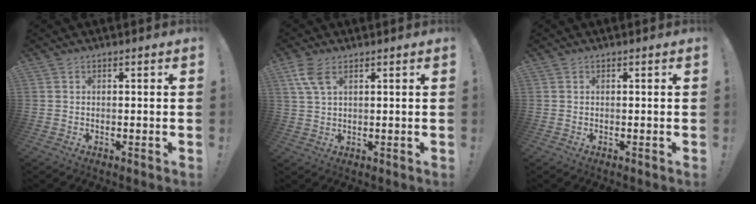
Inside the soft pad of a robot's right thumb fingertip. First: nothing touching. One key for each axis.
{"total": 6.1, "fx": 3.0, "fy": 2.7, "fz": 4.6, "tx": -0.100, "ty": -0.005, "tz": 0.058}
{"total": 0.0}